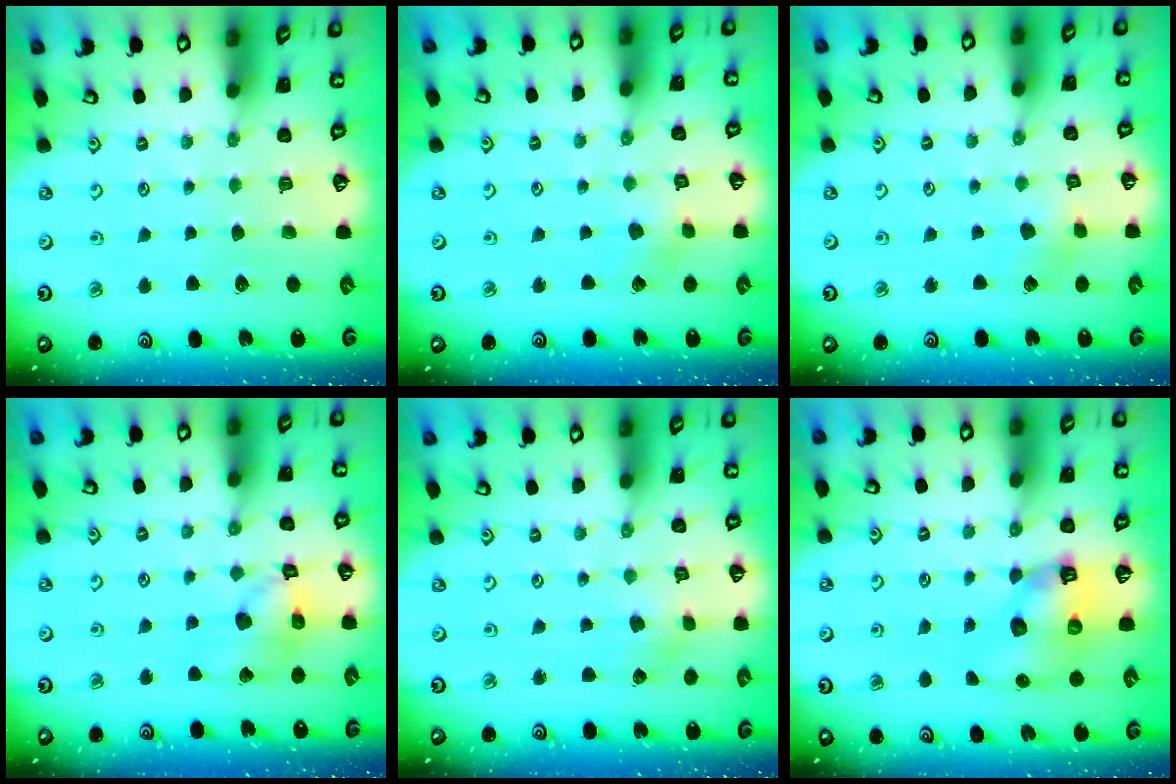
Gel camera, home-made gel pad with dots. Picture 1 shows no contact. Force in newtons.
{"total": 3.2, "press": 3.2, "slide": 0.4}
{"total": 4.1, "press": 4.0, "slide": 0.8}
{"total": 13.2, "press": 13.1, "slide": 1.8}
{"total": 1.8, "press": 1.8, "slide": 0.3}
{"total": 9.1, "press": 9.0, "slide": 1.5}